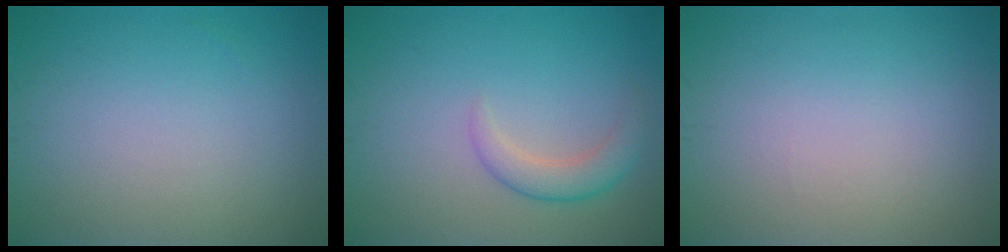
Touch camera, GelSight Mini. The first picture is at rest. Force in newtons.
{"total": 2.6, "press": 2.6, "slide": 0.1}
{"total": 0.0}